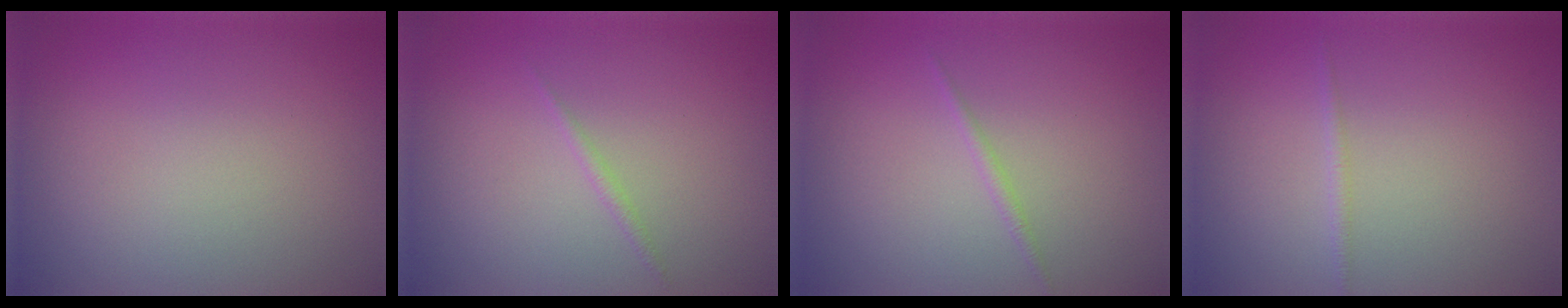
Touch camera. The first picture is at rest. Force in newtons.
{"total": 0.7, "press": 0.7, "slide": 0.1}
{"total": 0.8, "press": 0.8, "slide": 0.0}
{"total": 0.7, "press": 0.7, "slide": 0.0}